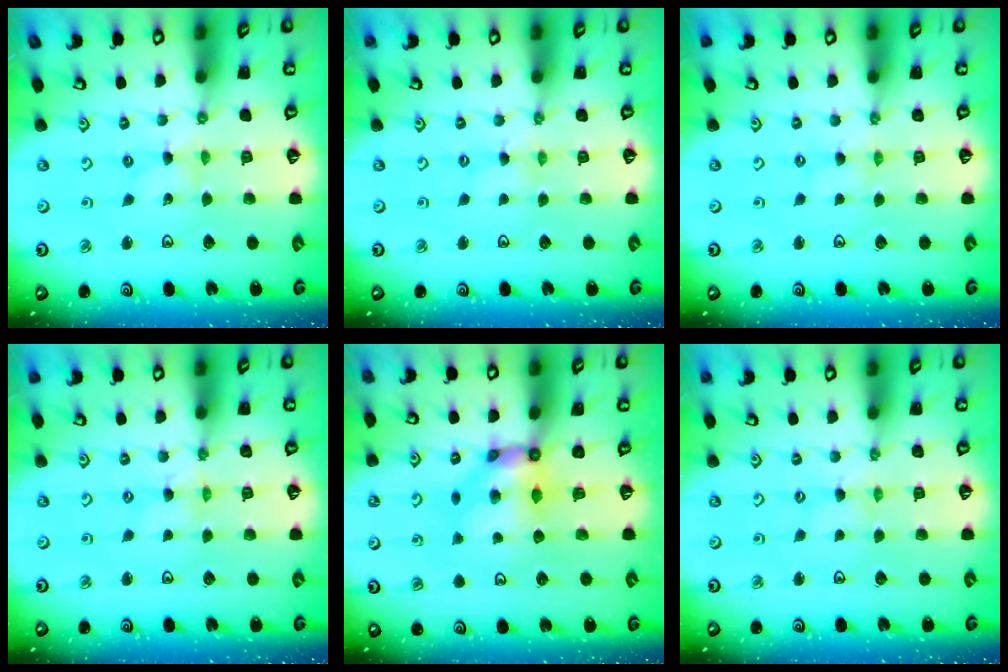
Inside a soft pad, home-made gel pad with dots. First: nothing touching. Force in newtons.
{"total": 1.7, "press": 1.7, "slide": 0.3}
{"total": 0.0}
{"total": 0.0}
{"total": 7.7, "press": 7.7, "slide": 0.3}
{"total": 1.0, "press": 1.0, "slide": 0.2}